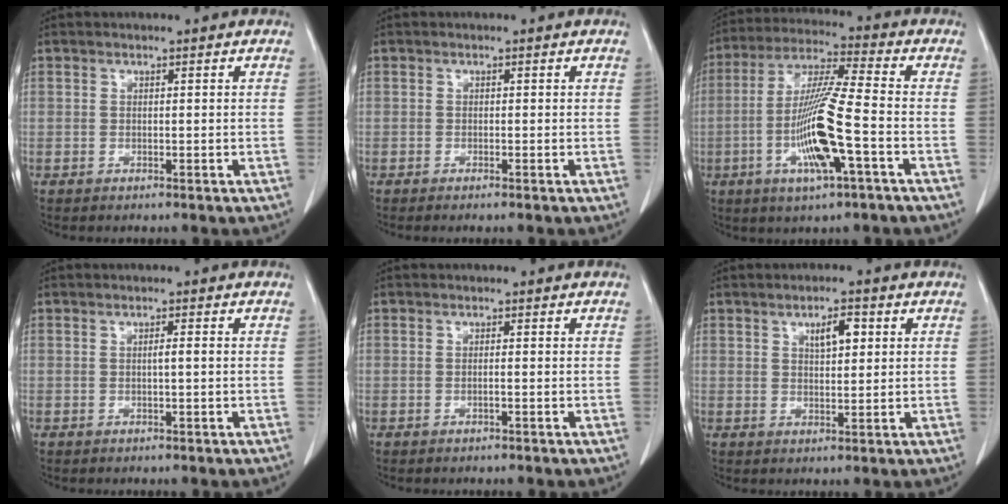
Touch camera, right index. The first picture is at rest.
{"total": 0.6, "force": [-0.4, -0.1, 0.4], "torque": [-0.008, 0.000, -0.008]}
{"total": 13.5, "force": [-3.8, 0.5, 12.9], "torque": [-0.259, -0.008, -0.075]}
{"total": 1.1, "force": [0.0, -0.1, 1.1], "torque": [-0.020, 0.001, -0.001]}
{"total": 0.6, "force": [-0.2, -0.1, 0.5], "torque": [-0.009, 0.001, -0.004]}
{"total": 3.9, "force": [1.5, 1.4, 3.3], "torque": [-0.053, 0.001, 0.025]}